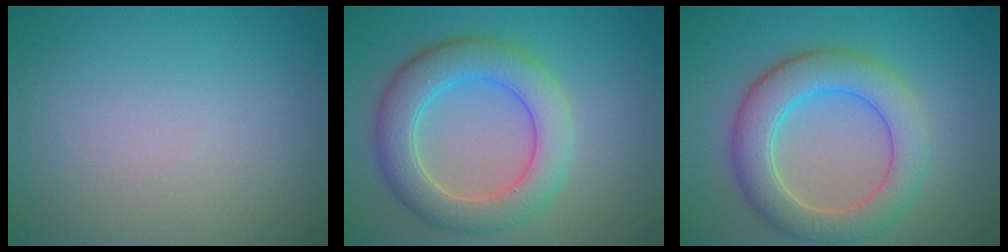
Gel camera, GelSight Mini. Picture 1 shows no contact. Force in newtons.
{"total": 6.0, "press": 6.0, "slide": 0.4}
{"total": 6.3, "press": 6.3, "slide": 0.2}